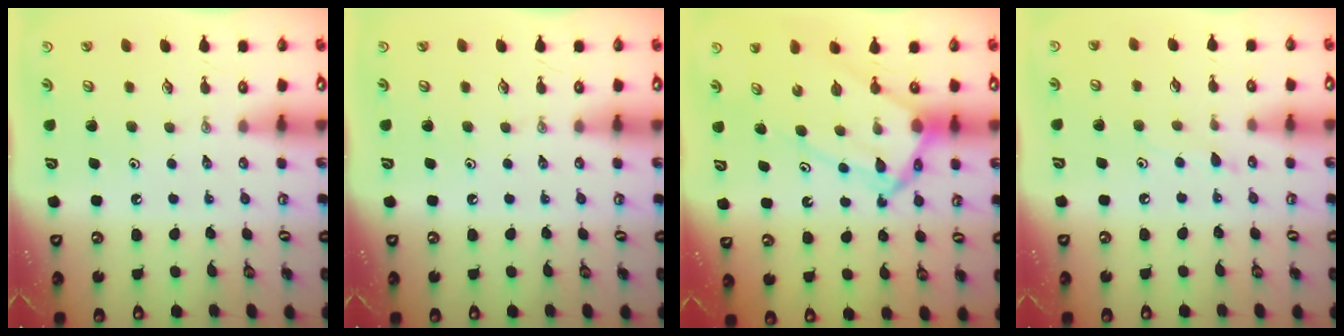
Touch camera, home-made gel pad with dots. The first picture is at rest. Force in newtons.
{"total": 0.0}
{"total": 12.2, "press": 12.2, "slide": 1.0}
{"total": 5.2, "press": 5.1, "slide": 0.6}